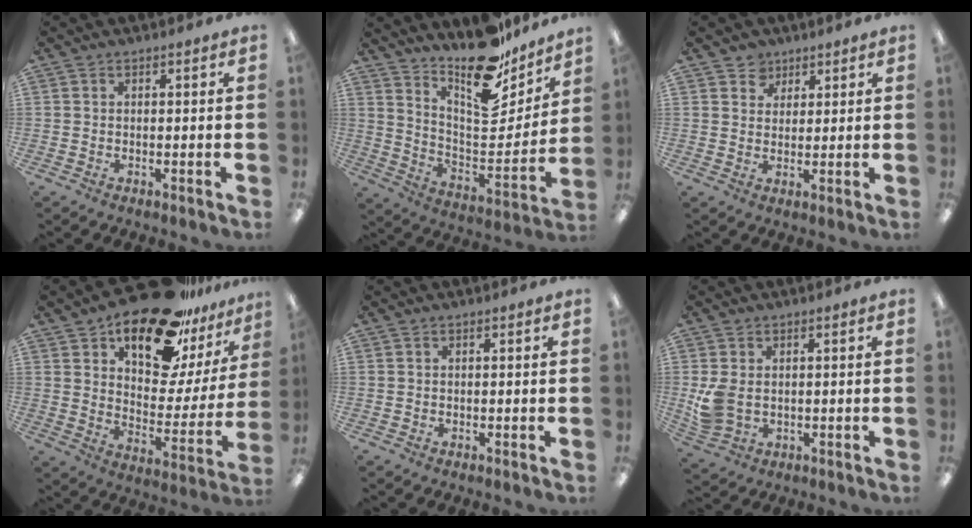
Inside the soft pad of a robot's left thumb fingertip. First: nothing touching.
{"total": 17.4, "force": [13.9, 6.3, 8.3], "torque": [-0.130, -0.120, 0.240]}
{"total": 4.4, "force": [3.0, 3.2, 0.1], "torque": [-0.001, -0.008, 0.054]}
{"total": 22.8, "force": [16.6, 9.8, 12.1], "torque": [-0.184, -0.105, 0.286]}
{"total": 0.0}
{"total": 5.9, "force": [0.6, 4.2, 4.1], "torque": [-0.095, -0.005, 0.011]}